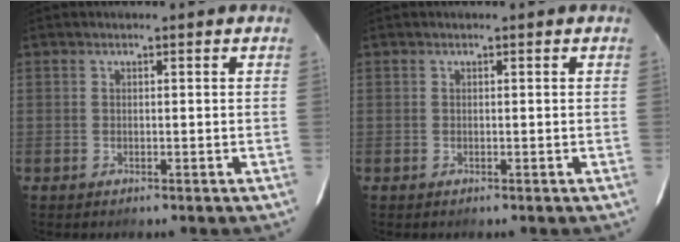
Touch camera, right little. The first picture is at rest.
{"total": 0.0}